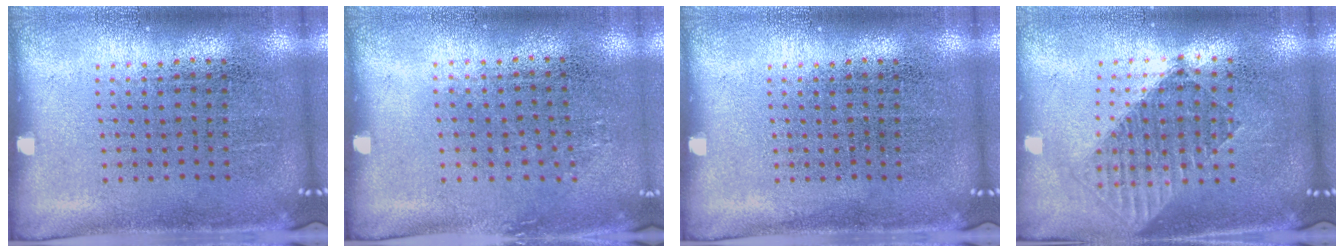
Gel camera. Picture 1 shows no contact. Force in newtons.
{"total": 0.8, "press": 0.7, "slide": 0.5}
{"total": 0.0}
{"total": 1.5, "press": 1.3, "slide": 0.8}